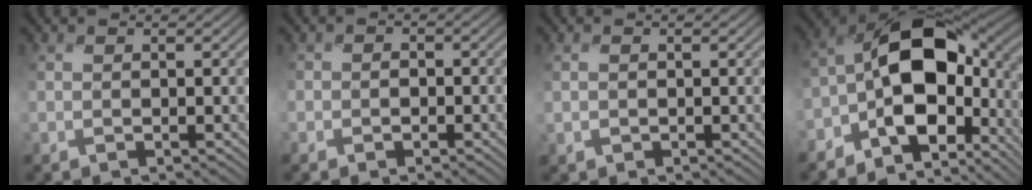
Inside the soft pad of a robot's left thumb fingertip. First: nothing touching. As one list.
[{"total": 2.2, "force": [-1.0, 1.9, 0.2], "torque": [-0.005, -0.003, -0.028]}, {"total": 1.2, "force": [-0.3, 1.0, 0.6], "torque": [-0.023, -0.003, -0.005]}, {"total": 14.2, "force": [-4.0, 8.8, 10.4], "torque": [-0.169, -0.005, -0.083]}]